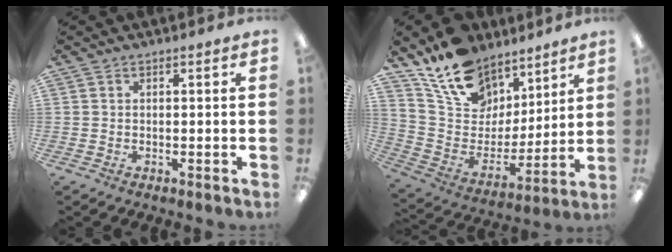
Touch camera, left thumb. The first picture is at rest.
{"total": 16.9, "force": [12.5, 10.0, 5.4], "torque": [-0.120, -0.084, 0.236]}